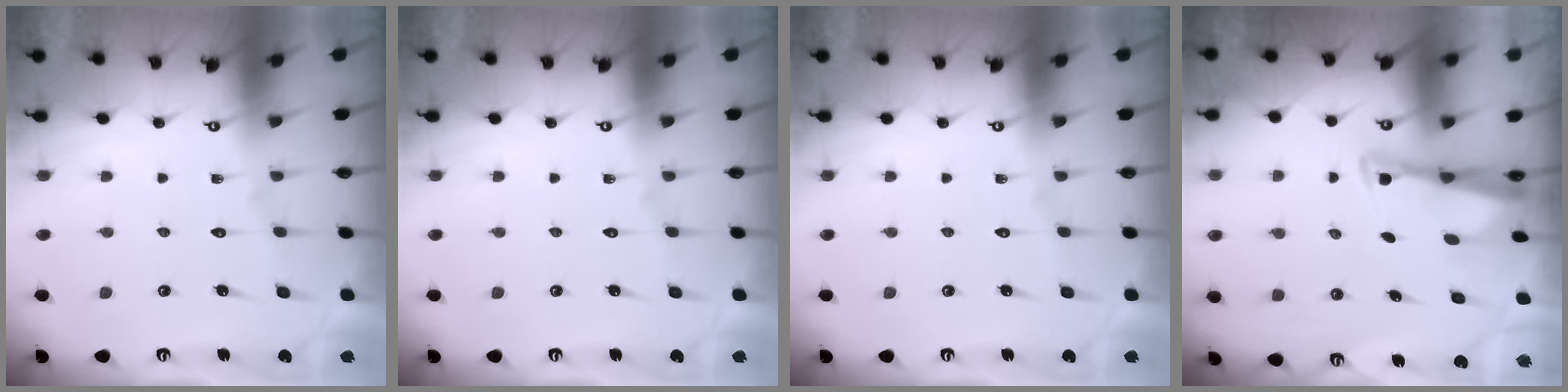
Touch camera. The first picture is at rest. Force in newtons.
{"total": 0.0}
{"total": 0.0}
{"total": 2.9, "press": 2.9, "slide": 0.3}